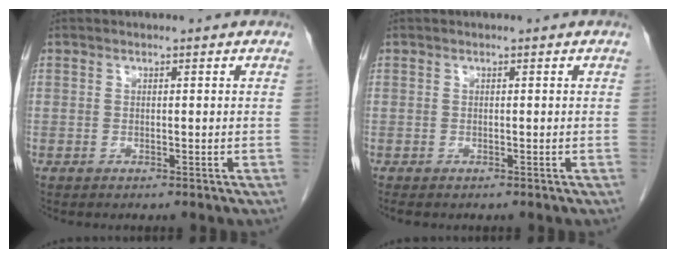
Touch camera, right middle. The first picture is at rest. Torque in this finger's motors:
{"motor_torque": [0.15, 0.11, -0.03, 0.00]}